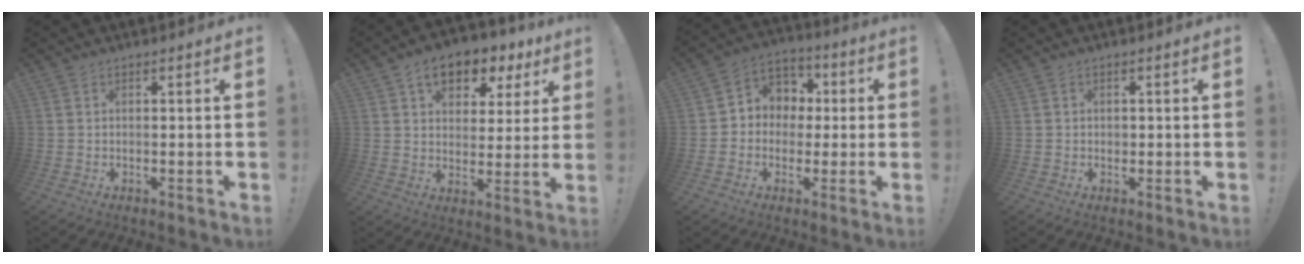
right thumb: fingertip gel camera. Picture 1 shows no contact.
{"total": 10.9, "force": [6.0, 6.8, 5.9], "torque": [-0.077, -0.034, 0.110]}
{"total": 7.9, "force": [-0.8, 7.6, 2.2], "torque": [-0.029, 0.013, -0.005]}
{"total": 0.8, "force": [-0.2, 0.8, 0.2], "torque": [-0.008, 0.004, -0.003]}